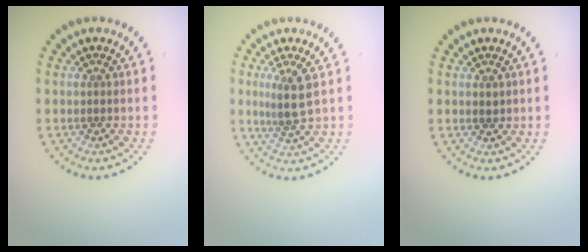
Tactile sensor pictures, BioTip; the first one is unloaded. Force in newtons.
{"total": 2.7, "press": 2.1, "slide": 1.7}
{"total": 0.7, "press": 0.6, "slide": 0.2}